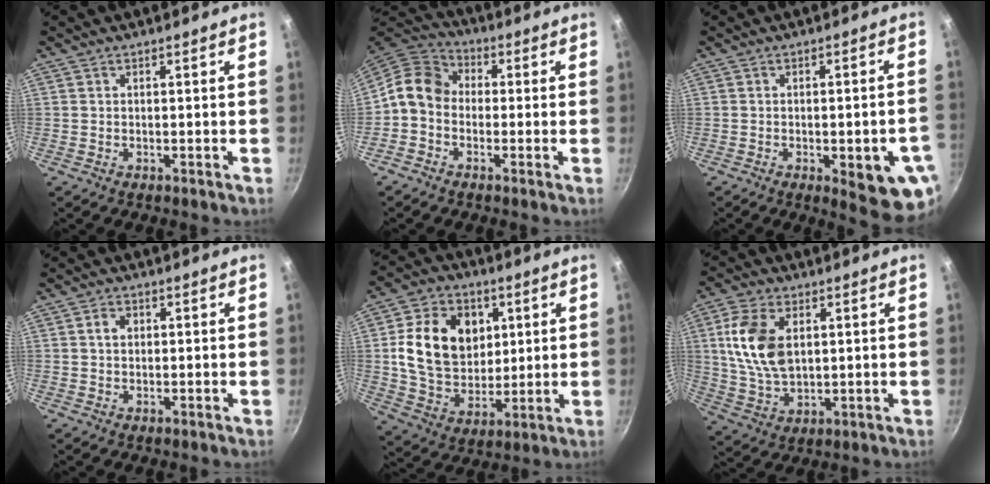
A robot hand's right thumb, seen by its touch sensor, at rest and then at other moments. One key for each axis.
{"total": 8.6, "fx": -0.9, "fy": 7.0, "fz": 4.8, "tx": -0.068, "ty": 0.035, "tz": -0.042}
{"total": 11.6, "fx": -3.4, "fy": 3.4, "fz": 10.5, "tx": -0.109, "ty": 0.001, "tz": -0.037}
{"total": 2.4, "fx": 0.5, "fy": 1.9, "fz": 1.4, "tx": -0.013, "ty": 0.005, "tz": 0.006}
{"total": 17.7, "fx": 3.8, "fy": 13.3, "fz": 10.9, "tx": -0.166, "ty": -0.007, "tz": 0.069}
{"total": 12.9, "fx": 2.9, "fy": 7.9, "fz": 9.8, "tx": -0.178, "ty": -0.013, "tz": 0.061}